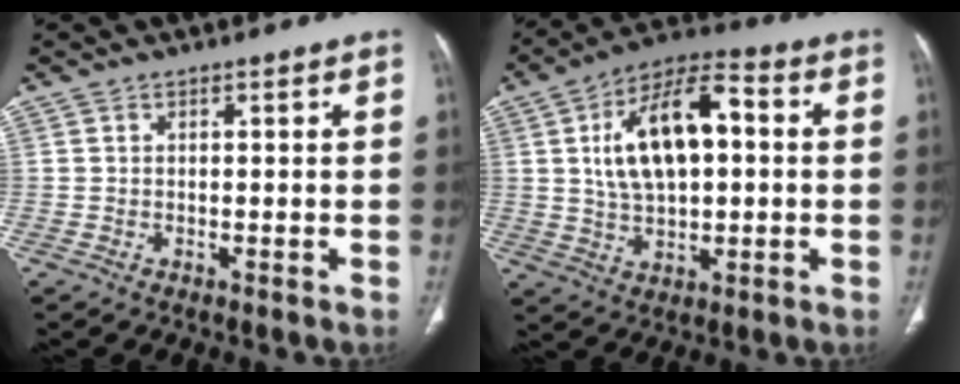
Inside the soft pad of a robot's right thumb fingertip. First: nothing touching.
{"total": 16.3, "force": [2.5, 8.5, 13.7], "torque": [-0.227, 0.020, 0.039]}